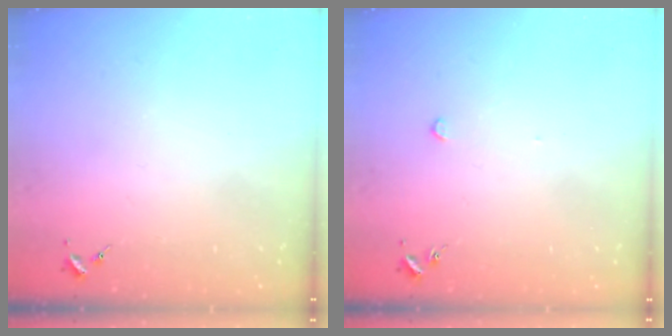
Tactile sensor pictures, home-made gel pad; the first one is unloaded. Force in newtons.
{"total": 2.7, "press": 2.6, "slide": 0.3}